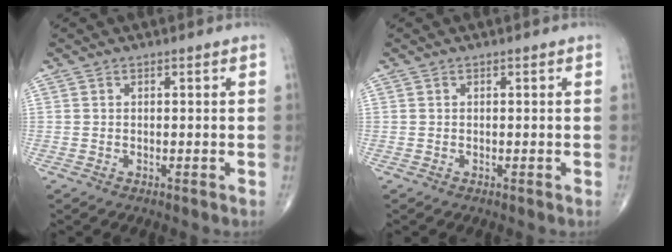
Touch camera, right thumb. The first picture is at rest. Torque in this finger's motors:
{"motor_torque": [0.07, 0.07, -0.04, 0.04, 0.01]}